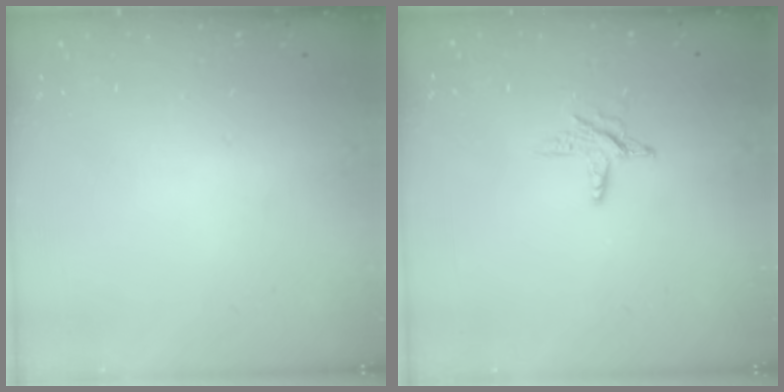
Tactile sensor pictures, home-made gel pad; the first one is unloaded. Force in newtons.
{"total": 6.2, "press": 6.2, "slide": 0.3}